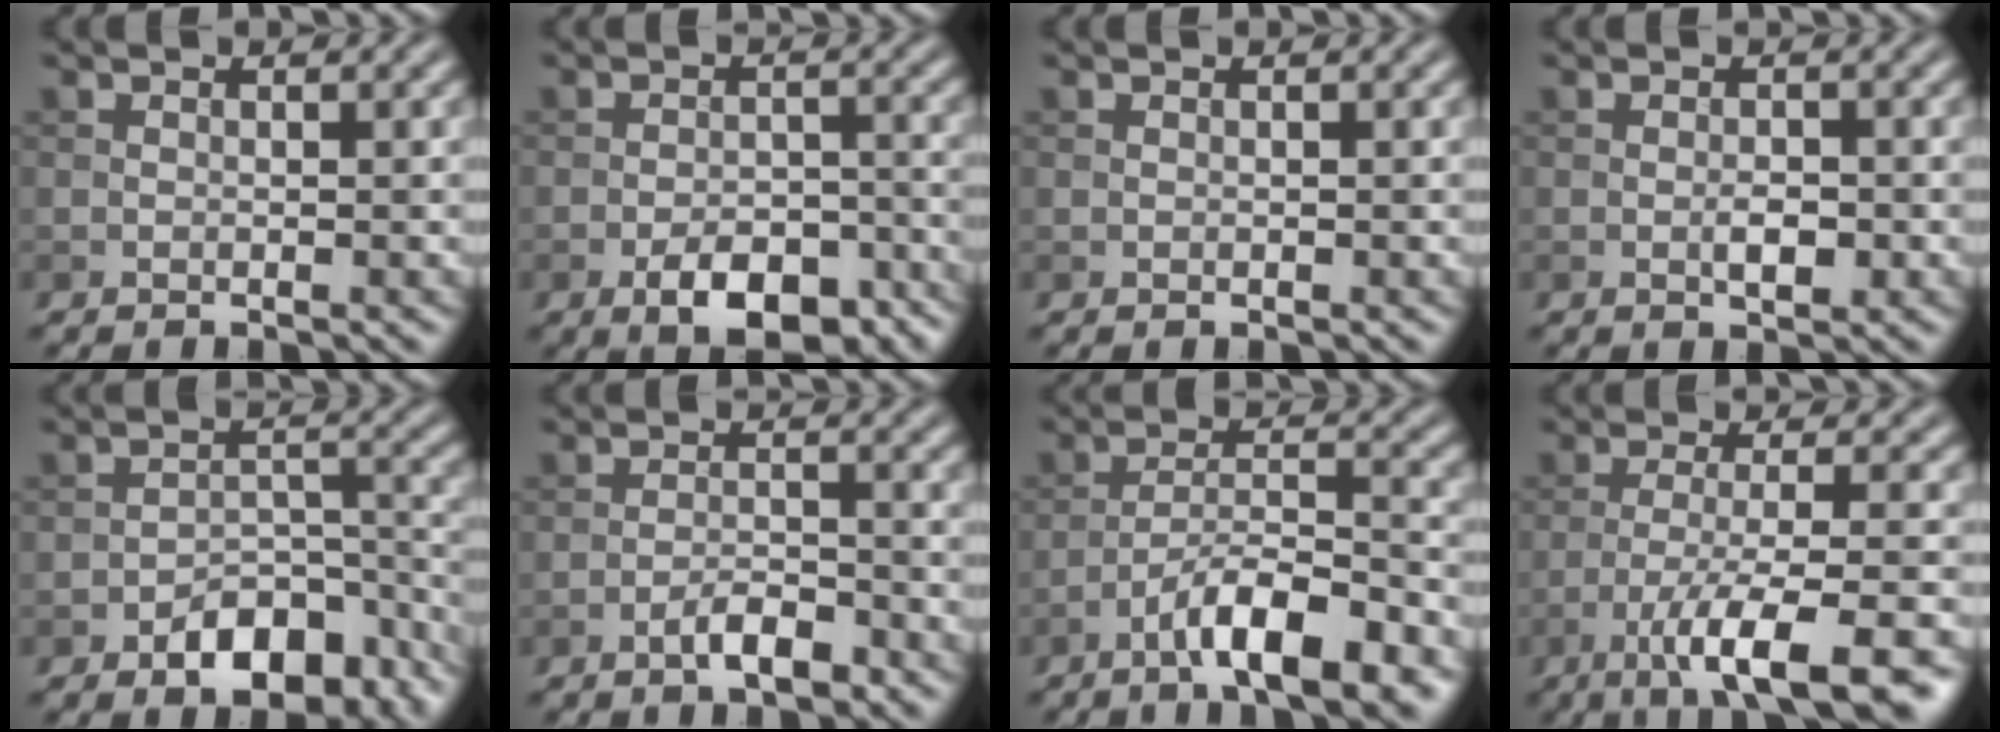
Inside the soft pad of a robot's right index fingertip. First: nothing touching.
{"total": 6.5, "force": [-3.9, 3.0, 4.3], "torque": [-0.063, -0.001, -0.057]}
{"total": 0.0}
{"total": 1.8, "force": [-0.5, 0.8, 1.6], "torque": [-0.026, 0.000, -0.010]}
{"total": 7.3, "force": [-4.7, 3.8, 4.2], "torque": [-0.051, 0.000, -0.080]}
{"total": 2.7, "force": [-1.8, 0.8, 1.9], "torque": [-0.031, 0.006, -0.033]}
{"total": 7.6, "force": [-4.7, 1.6, 5.7], "torque": [-0.093, 0.010, -0.080]}
{"total": 8.9, "force": [-5.0, 1.6, 7.1], "torque": [-0.103, -0.001, -0.084]}